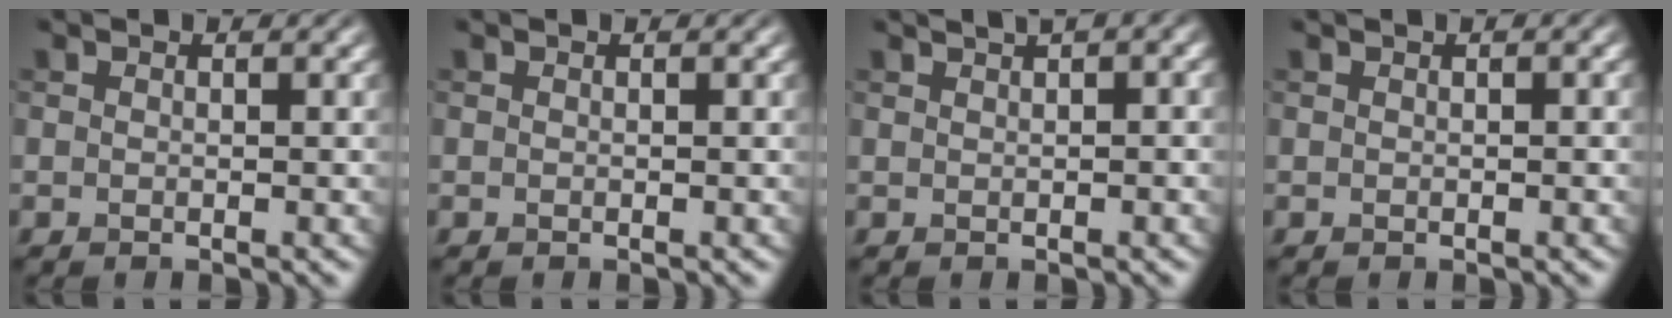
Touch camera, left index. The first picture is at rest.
{"total": 0.0}
{"total": 4.3, "force": [2.3, 1.7, 3.2], "torque": [-0.036, 0.027, 0.018]}
{"total": 0.6, "force": [0.3, 0.1, 0.5], "torque": [-0.004, 0.005, 0.005]}